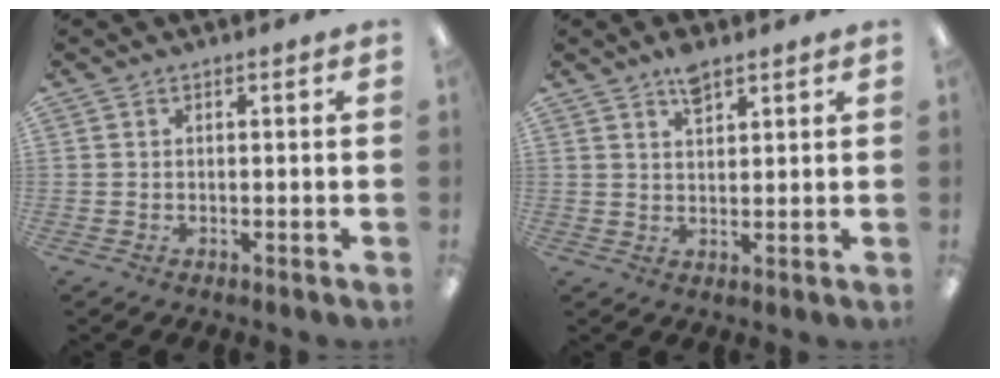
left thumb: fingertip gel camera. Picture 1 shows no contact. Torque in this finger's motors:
{"motor_torque": [0.58, 0.16, 0.83, -0.37, -0.01]}